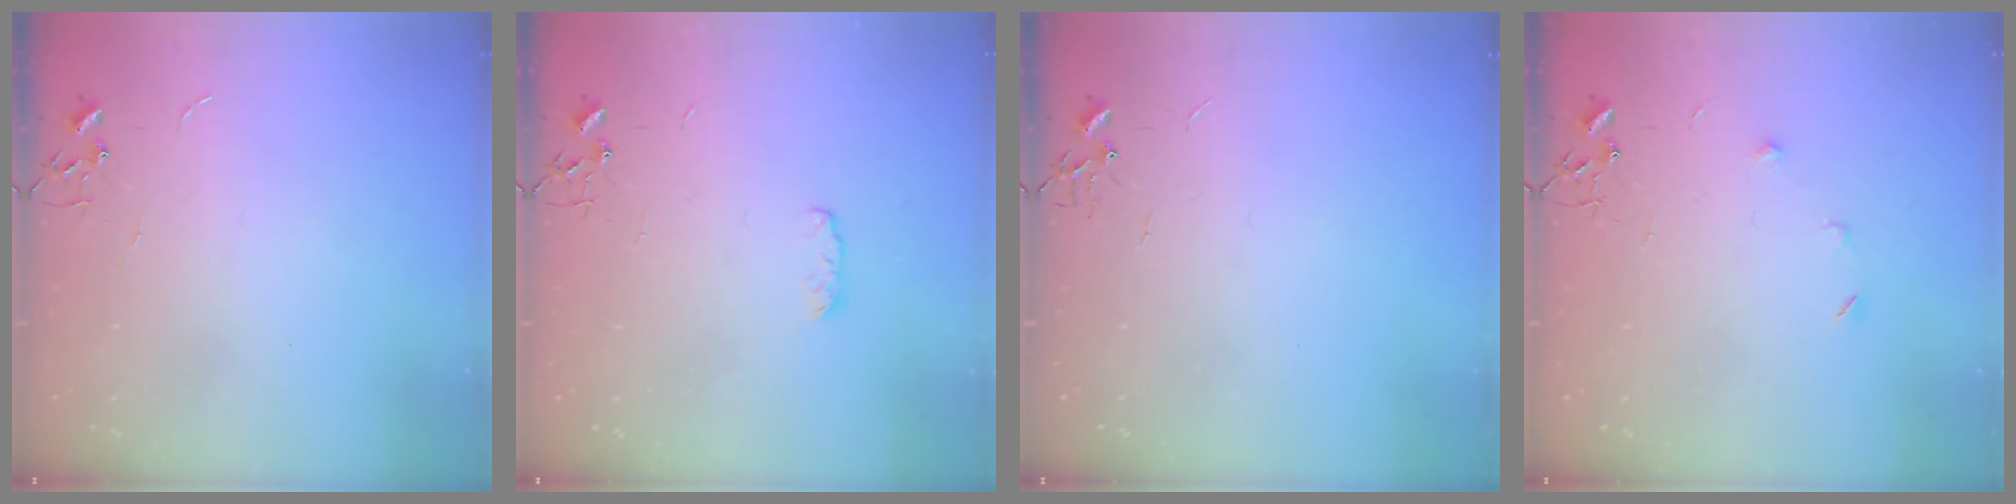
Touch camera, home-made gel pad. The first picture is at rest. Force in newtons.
{"total": 4.3, "press": 4.3, "slide": 0.7}
{"total": 0.0}
{"total": 5.7, "press": 5.7, "slide": 0.7}